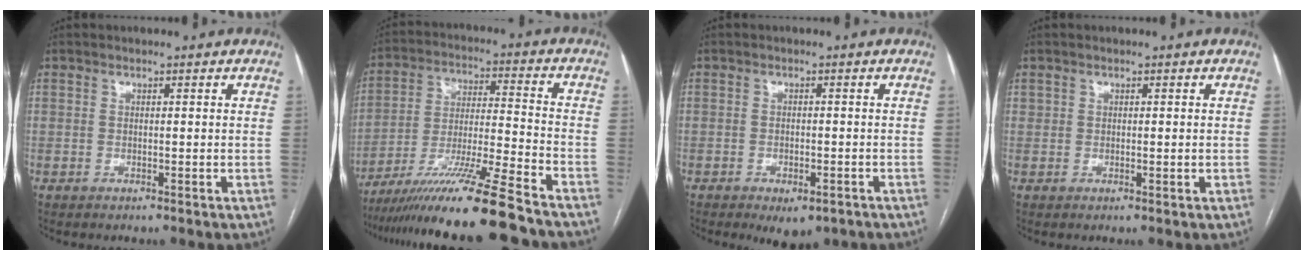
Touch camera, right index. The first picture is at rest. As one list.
[{"total": 17.6, "force": [-14.4, -1.7, 10.0], "torque": [-0.187, -0.026, -0.248]}, {"total": 4.6, "force": [-2.9, 2.1, 2.8], "torque": [-0.036, -0.003, -0.033]}, {"total": 0.8, "force": [0.2, 0.4, 0.6], "torque": [-0.015, 0.006, 0.011]}]